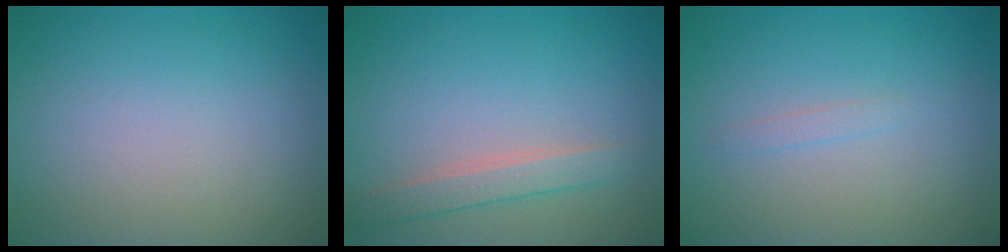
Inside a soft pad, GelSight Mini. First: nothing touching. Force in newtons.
{"total": 2.2, "press": 2.2, "slide": 0.2}
{"total": 0.7, "press": 0.7, "slide": 0.0}